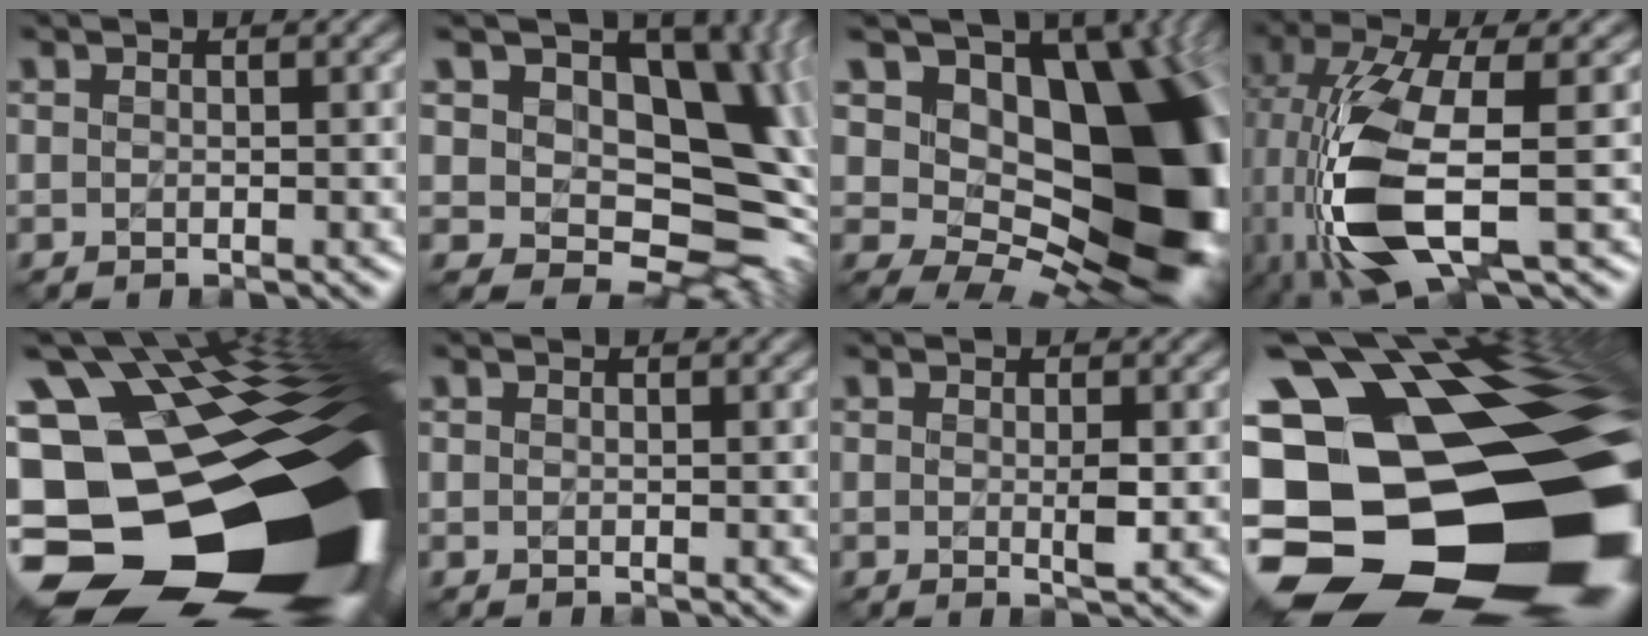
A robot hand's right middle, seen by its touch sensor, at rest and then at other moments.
{"total": 14.9, "force": [2.0, 9.2, 11.6], "torque": [-0.146, 0.001, 0.061]}
{"total": 17.7, "force": [2.9, 10.6, 13.9], "torque": [-0.182, 0.011, 0.067]}
{"total": 10.1, "force": [-3.0, 3.3, 9.0], "torque": [-0.214, -0.006, -0.062]}
{"total": 22.4, "force": [-6.2, 14.3, 16.1], "torque": [-0.237, -0.026, -0.117]}
{"total": 0.0}
{"total": 1.3, "force": [0.0, 0.2, 1.3], "torque": [-0.033, -0.002, 0.006]}
{"total": 23.0, "force": [-5.4, 14.8, 16.7], "torque": [-0.271, -0.044, -0.085]}